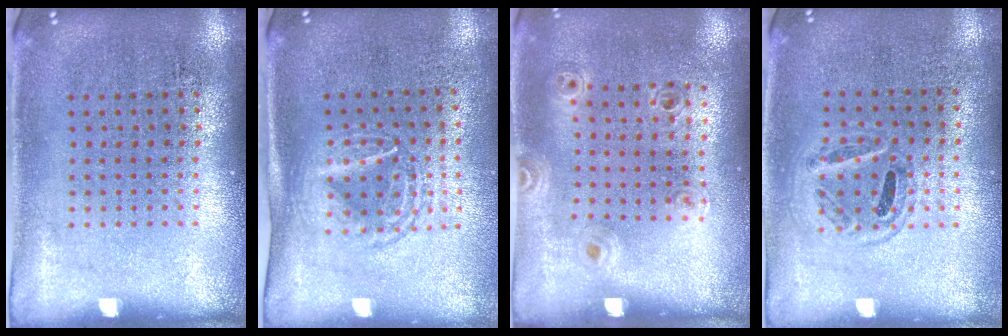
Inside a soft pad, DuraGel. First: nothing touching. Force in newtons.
{"total": 1.7, "press": 1.4, "slide": 1.0}
{"total": 0.9, "press": 0.8, "slide": 0.3}
{"total": 1.1, "press": 1.0, "slide": 0.4}